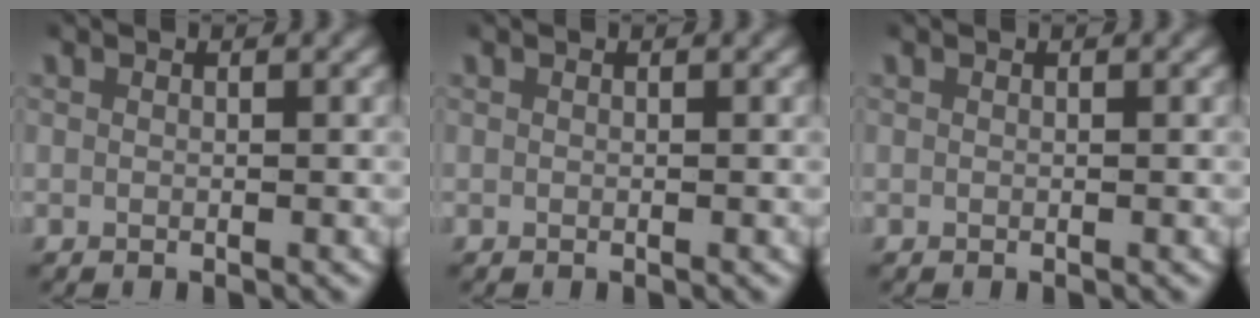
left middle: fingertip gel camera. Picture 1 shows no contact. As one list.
[{"total": 0.0}, {"total": 0.0}]